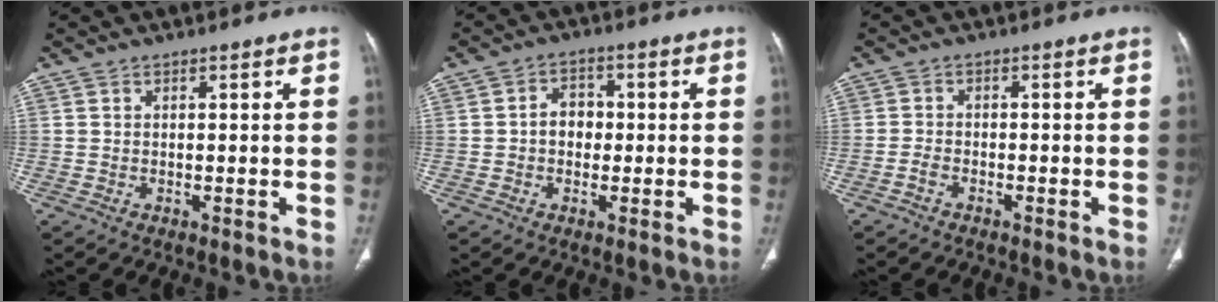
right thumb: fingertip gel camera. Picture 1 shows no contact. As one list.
[{"total": 4.5, "force": [-0.2, 3.7, 2.6], "torque": [-0.022, 0.014, -0.011]}, {"total": 1.5, "force": [-1.2, 0.7, 0.7], "torque": [-0.017, 0.010, -0.023]}]